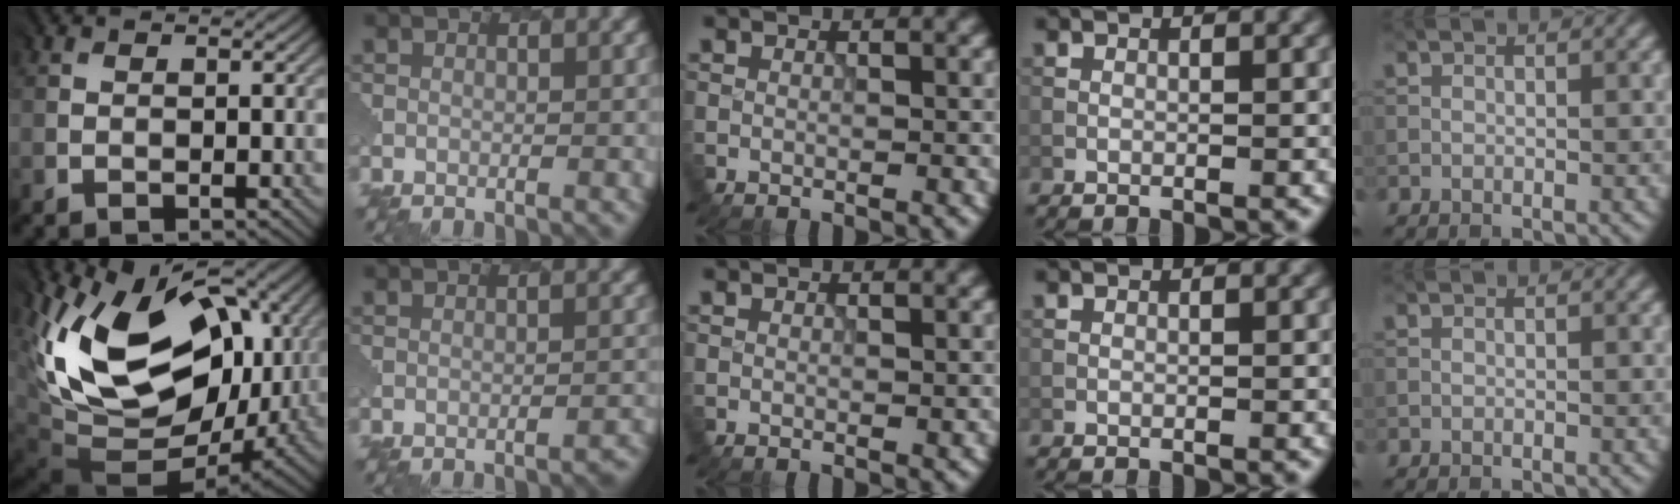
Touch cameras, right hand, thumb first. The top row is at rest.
{"thumb": {"total": 18.5, "force": [4.2, 12.1, 13.3], "torque": [-0.265, -0.007, 0.083]}, "index": {"total": 2.4, "force": [-2.1, 0.5, 0.9], "torque": [-0.008, 0.015, -0.029]}}